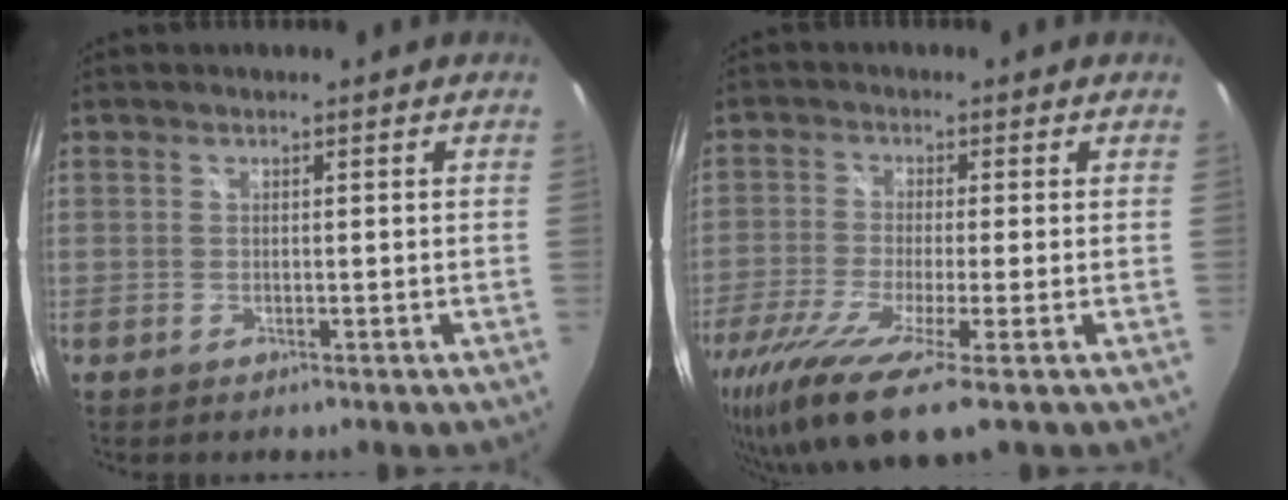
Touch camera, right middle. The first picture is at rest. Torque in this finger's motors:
{"motor_torque": [1.40, -0.74, 0.48, 0.18]}